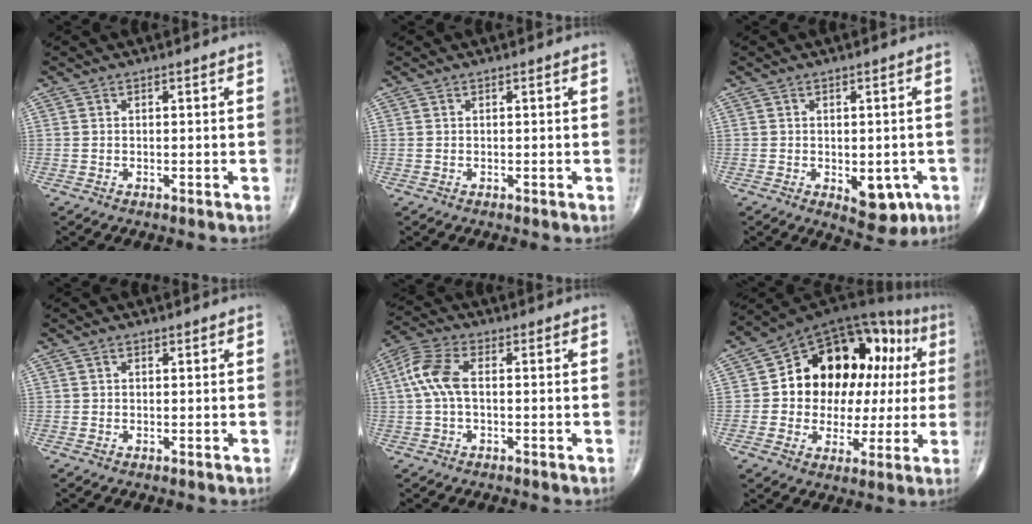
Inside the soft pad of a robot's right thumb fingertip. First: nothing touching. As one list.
[{"total": 0.0}, {"total": 7.1, "force": [-2.2, 4.0, 5.4], "torque": [-0.041, -0.002, -0.017]}, {"total": 0.7, "force": [0.4, 0.5, 0.3], "torque": [0.000, -0.001, 0.005]}, {"total": 7.5, "force": [0.5, 3.7, 6.4], "torque": [-0.157, 0.021, 0.005]}, {"total": 22.6, "force": [3.4, 15.7, 15.9], "torque": [-0.173, 0.045, 0.057]}]